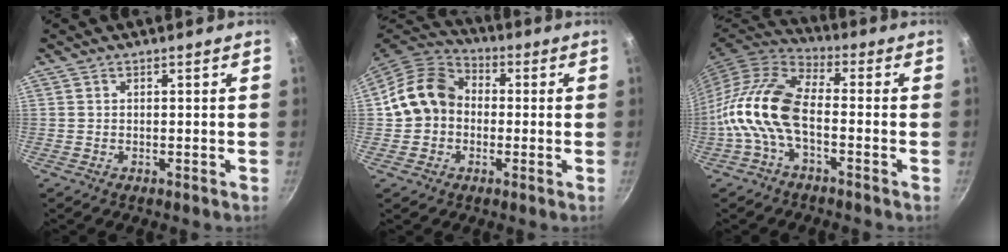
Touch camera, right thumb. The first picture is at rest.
{"total": 11.9, "force": [-0.1, 9.9, 6.6], "torque": [-0.086, 0.031, -0.017]}
{"total": 12.8, "force": [-3.1, 6.5, 10.6], "torque": [-0.212, 0.035, -0.078]}